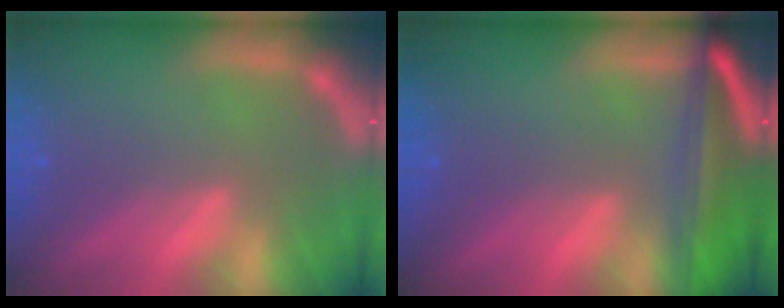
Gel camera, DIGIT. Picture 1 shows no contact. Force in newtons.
{"total": 8.5}